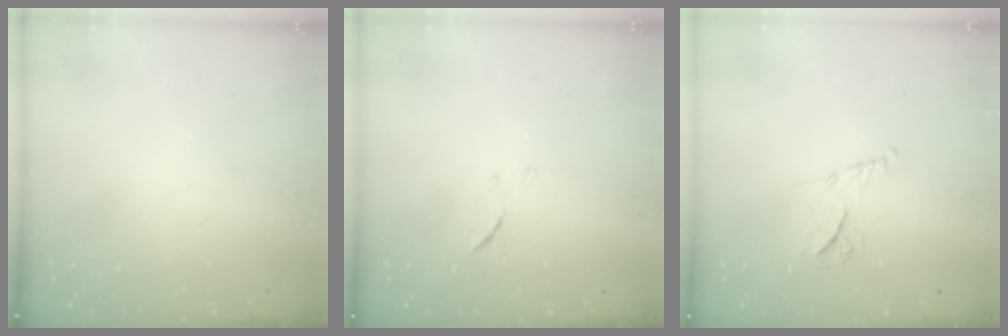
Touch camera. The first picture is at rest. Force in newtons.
{"total": 6.7, "press": 6.6, "slide": 1.1}
{"total": 7.9, "press": 7.9, "slide": 0.3}